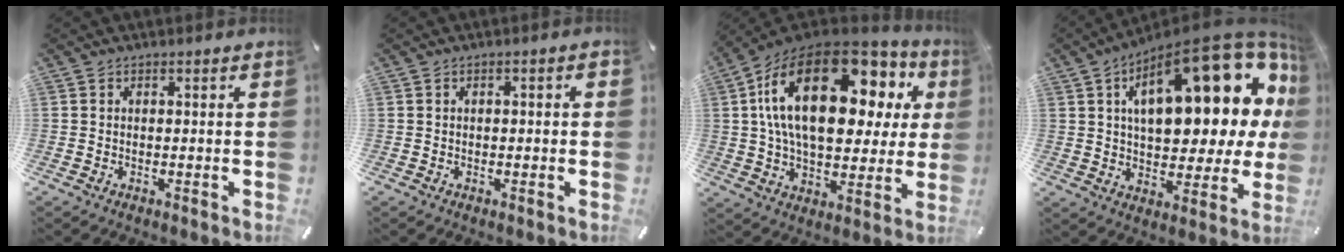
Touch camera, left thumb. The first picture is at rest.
{"total": 1.1, "force": [-0.1, 0.4, 1.1], "torque": [-0.019, 0.002, -0.003]}
{"total": 27.3, "force": [9.4, 14.3, 21.2], "torque": [-0.407, -0.044, 0.154]}
{"total": 25.9, "force": [10.3, 11.6, 20.8], "torque": [-0.302, -0.063, 0.169]}